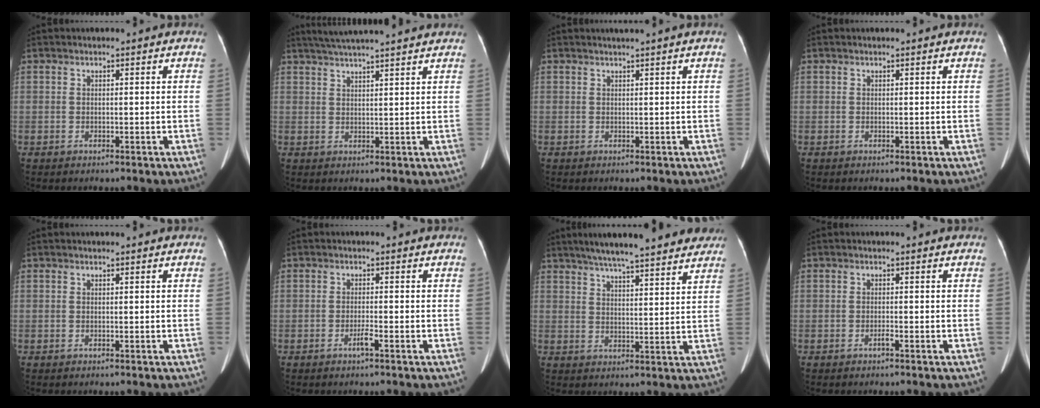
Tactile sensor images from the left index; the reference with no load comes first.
{"total": 11.9, "force": [10.5, -0.3, 5.7], "torque": [-0.100, 0.031, 0.139]}
{"total": 1.1, "force": [0.8, -0.3, 0.5], "torque": [-0.011, 0.000, 0.022]}
{"total": 0.0}
{"total": 0.0}
{"total": 1.5, "force": [-1.1, -0.2, 1.0], "torque": [-0.026, -0.003, -0.022]}
{"total": 18.1, "force": [15.3, 2.2, 9.5], "torque": [-0.145, 0.028, 0.202]}
{"total": 0.7, "force": [-0.6, -0.1, 0.3], "torque": [-0.008, -0.002, -0.013]}